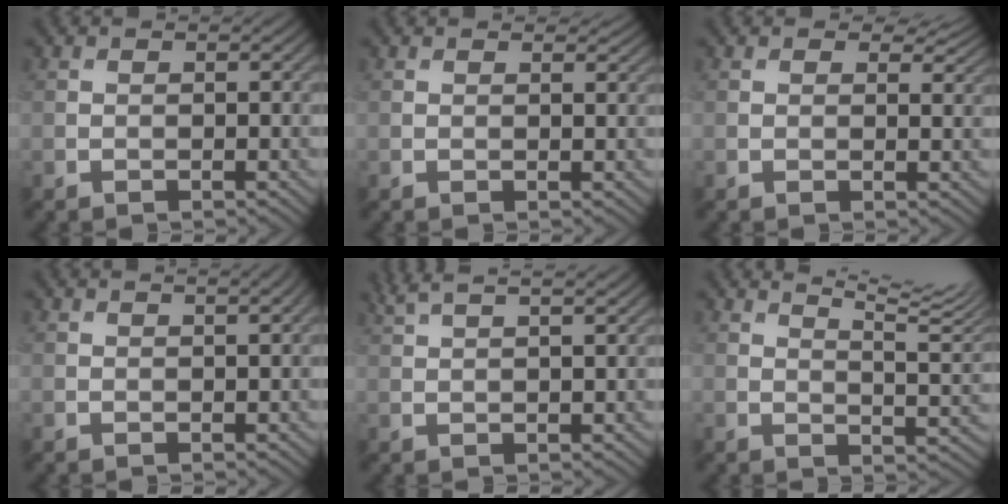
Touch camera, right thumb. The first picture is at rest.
{"total": 1.9, "force": [1.5, 0.6, 1.0], "torque": [-0.021, 0.000, 0.023]}
{"total": 4.0, "force": [2.7, 1.9, 2.2], "torque": [-0.036, -0.002, 0.039]}
{"total": 1.2, "force": [0.9, 0.2, 0.7], "torque": [-0.004, -0.001, 0.012]}
{"total": 4.8, "force": [3.8, 0.8, 2.7], "torque": [-0.045, 0.013, 0.071]}
{"total": 9.7, "force": [6.7, 2.0, 6.7], "torque": [-0.087, 0.012, 0.089]}